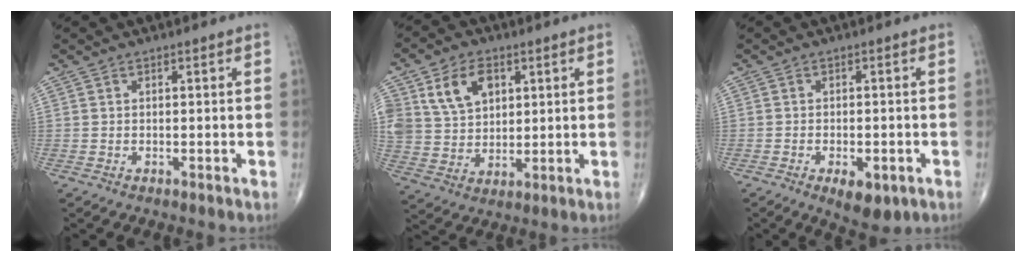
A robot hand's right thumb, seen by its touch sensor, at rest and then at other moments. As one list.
[{"total": 10.8, "force": [4.4, 7.5, 6.3], "torque": [-0.092, -0.012, 0.091]}, {"total": 6.6, "force": [-3.0, 3.1, 5.0], "torque": [-0.068, 0.004, -0.035]}]